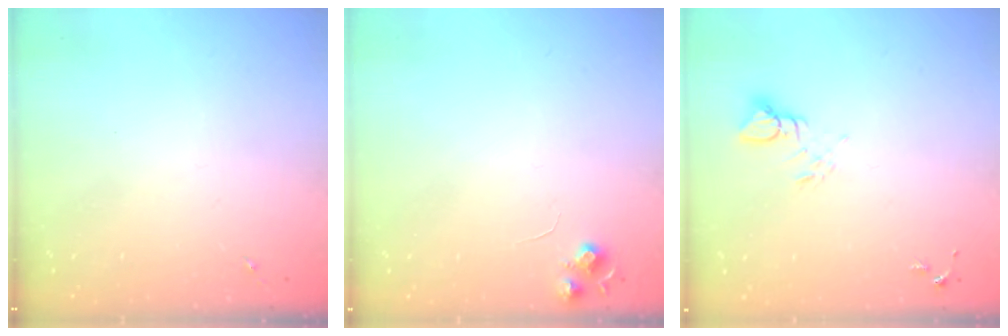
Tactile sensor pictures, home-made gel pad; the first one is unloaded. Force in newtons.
{"total": 6.5, "press": 6.5, "slide": 0.8}
{"total": 3.8, "press": 3.8, "slide": 0.2}